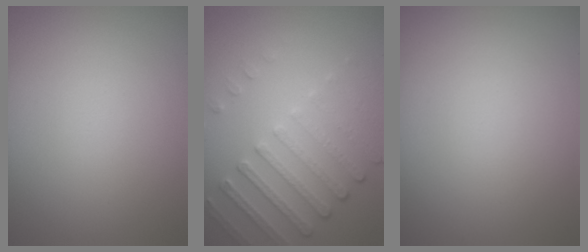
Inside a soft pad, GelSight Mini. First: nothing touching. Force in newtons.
{"total": 4.5, "press": 3.4, "slide": 3.0}
{"total": 0.0}